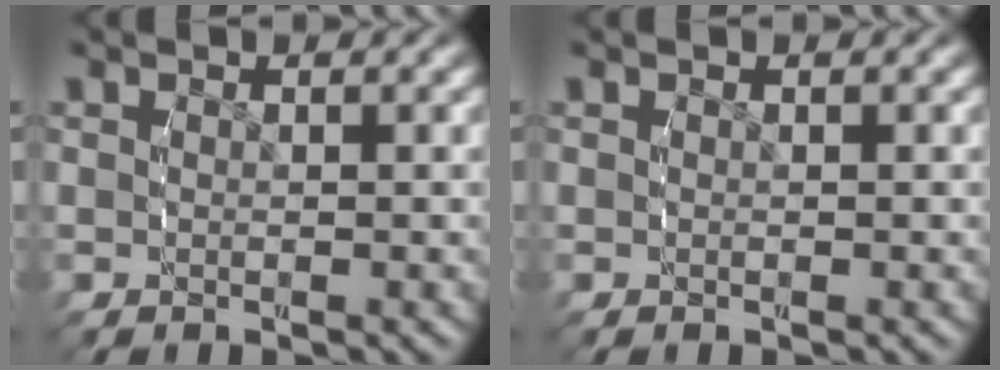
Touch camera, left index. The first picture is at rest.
{"total": 0.0}